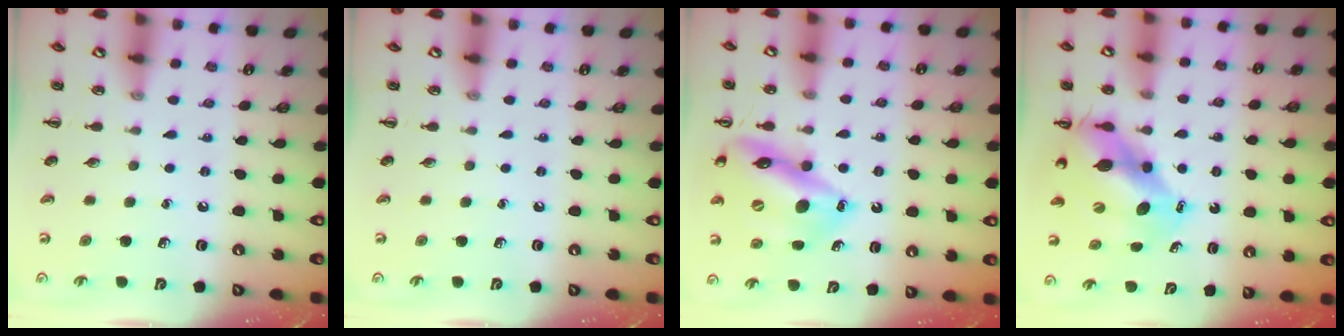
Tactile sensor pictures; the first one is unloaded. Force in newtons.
{"total": 0.0}
{"total": 17.1, "press": 16.7, "slide": 3.7}
{"total": 11.1, "press": 10.7, "slide": 3.2}